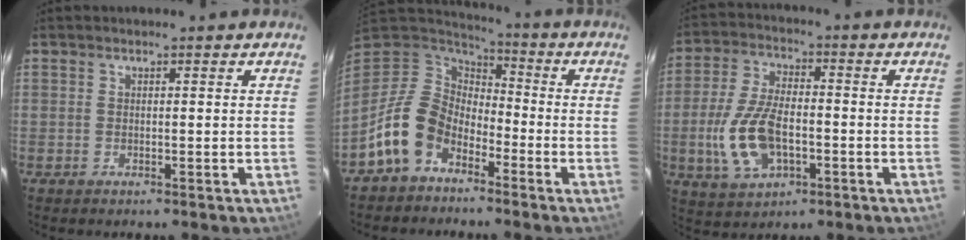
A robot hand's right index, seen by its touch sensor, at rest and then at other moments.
{"total": 12.4, "force": [-7.1, 8.2, 6.1], "torque": [-0.132, 0.021, -0.136]}
{"total": 12.9, "force": [-3.3, 6.8, 10.5], "torque": [-0.229, 0.000, -0.054]}